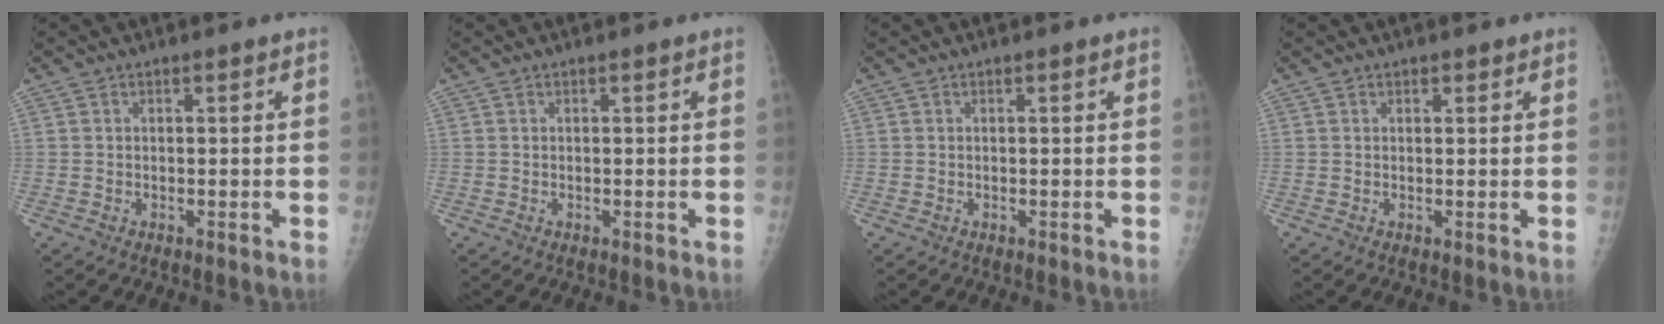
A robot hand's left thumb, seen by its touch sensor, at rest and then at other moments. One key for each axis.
{"total": 0.0}
{"total": 0.0}
{"total": 0.8, "fx": 0.5, "fy": 0.6, "fz": 0.1, "tx": 0.013, "ty": -0.003, "tz": 0.005}